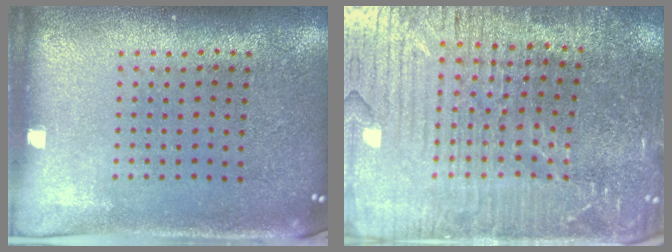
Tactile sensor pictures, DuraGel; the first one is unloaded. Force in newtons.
{"total": 4.1, "press": 3.9, "slide": 1.1}